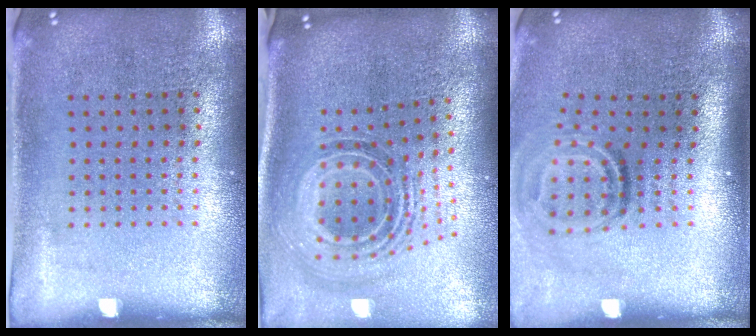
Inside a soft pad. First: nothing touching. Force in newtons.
{"total": 1.9, "press": 1.4, "slide": 1.2}
{"total": 1.9, "press": 1.1, "slide": 1.5}